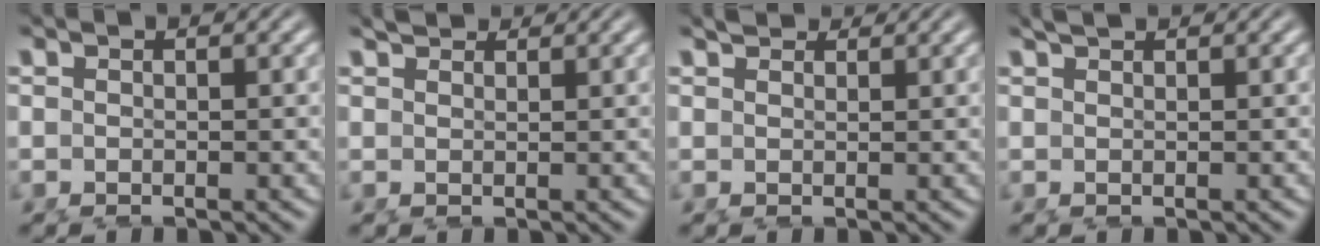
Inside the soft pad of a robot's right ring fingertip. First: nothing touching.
{"total": 2.3, "force": [2.3, -0.2, 0.4], "torque": [0.008, 0.005, 0.041]}
{"total": 2.1, "force": [2.1, -0.1, 0.3], "torque": [0.009, 0.004, 0.038]}
{"total": 1.4, "force": [1.3, -0.6, 0.2], "torque": [0.006, 0.005, 0.025]}